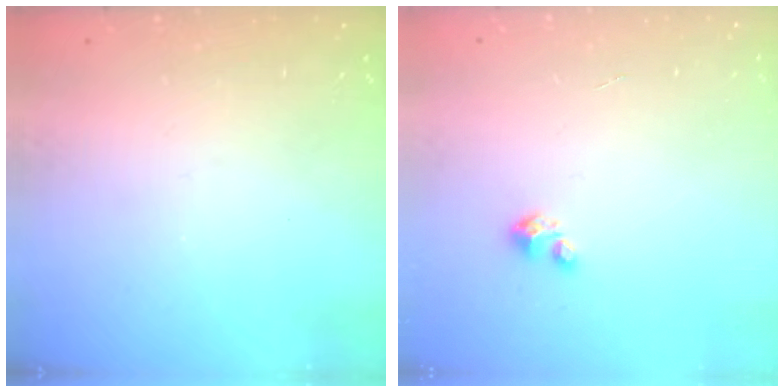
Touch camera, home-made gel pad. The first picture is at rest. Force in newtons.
{"total": 1.8, "press": 1.8, "slide": 0.1}